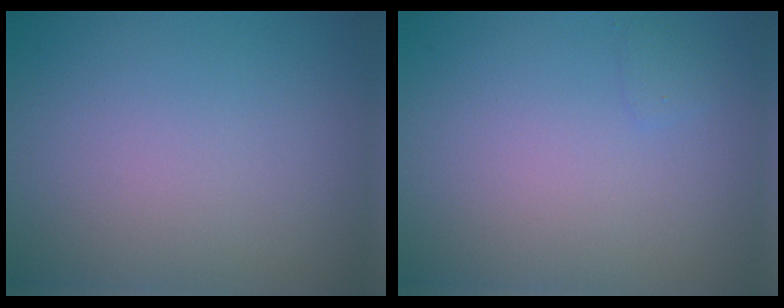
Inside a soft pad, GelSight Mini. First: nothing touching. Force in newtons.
{"total": 0.7, "press": 0.7, "slide": 0.1}